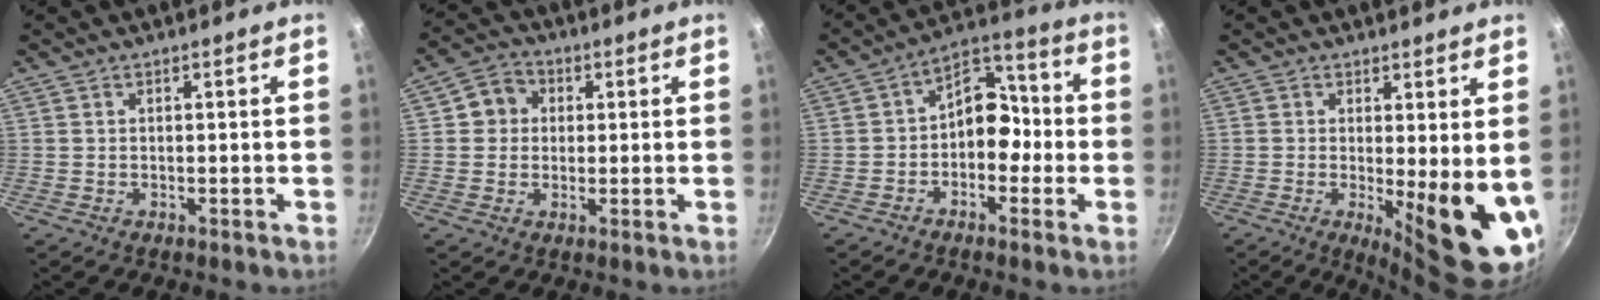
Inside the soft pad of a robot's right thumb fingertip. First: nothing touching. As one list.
[{"total": 5.7, "force": [1.0, 5.2, 2.1], "torque": [0.002, 0.007, 0.005]}, {"total": 9.4, "force": [-1.7, 6.7, 6.4], "torque": [-0.041, 0.048, -0.045]}, {"total": 11.0, "force": [-0.7, 3.3, 10.5], "torque": [-0.120, -0.028, -0.002]}]